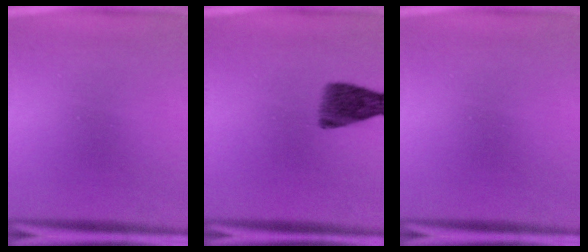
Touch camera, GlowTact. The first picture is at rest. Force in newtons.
{"total": 5.4}
{"total": 0.0}